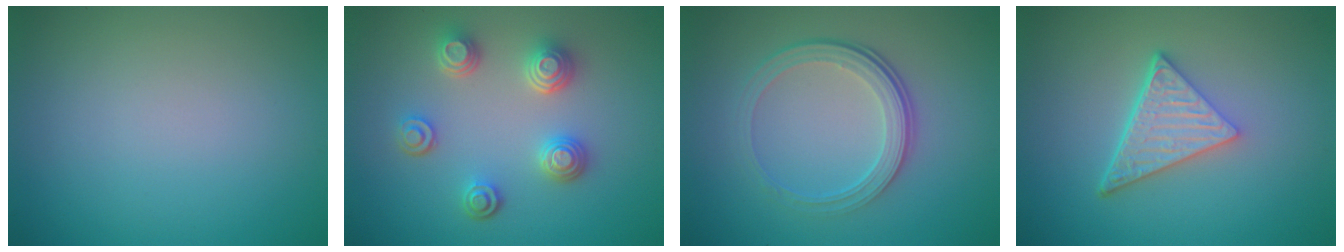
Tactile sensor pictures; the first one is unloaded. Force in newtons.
{"total": 3.9, "press": 3.3, "slide": 2.0}
{"total": 4.2, "press": 2.9, "slide": 3.0}
{"total": 4.9, "press": 3.5, "slide": 3.4}